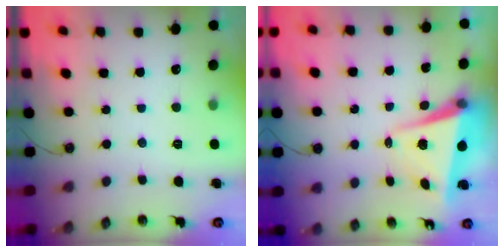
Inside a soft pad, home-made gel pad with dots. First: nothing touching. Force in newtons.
{"total": 5.7, "press": 5.5, "slide": 1.4}